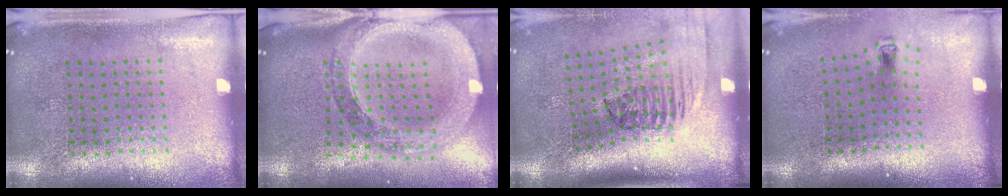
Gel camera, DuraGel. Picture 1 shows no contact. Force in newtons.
{"total": 2.6, "press": 2.3, "slide": 1.3}
{"total": 2.4, "press": 1.5, "slide": 1.8}
{"total": 0.6, "press": 0.3, "slide": 0.5}